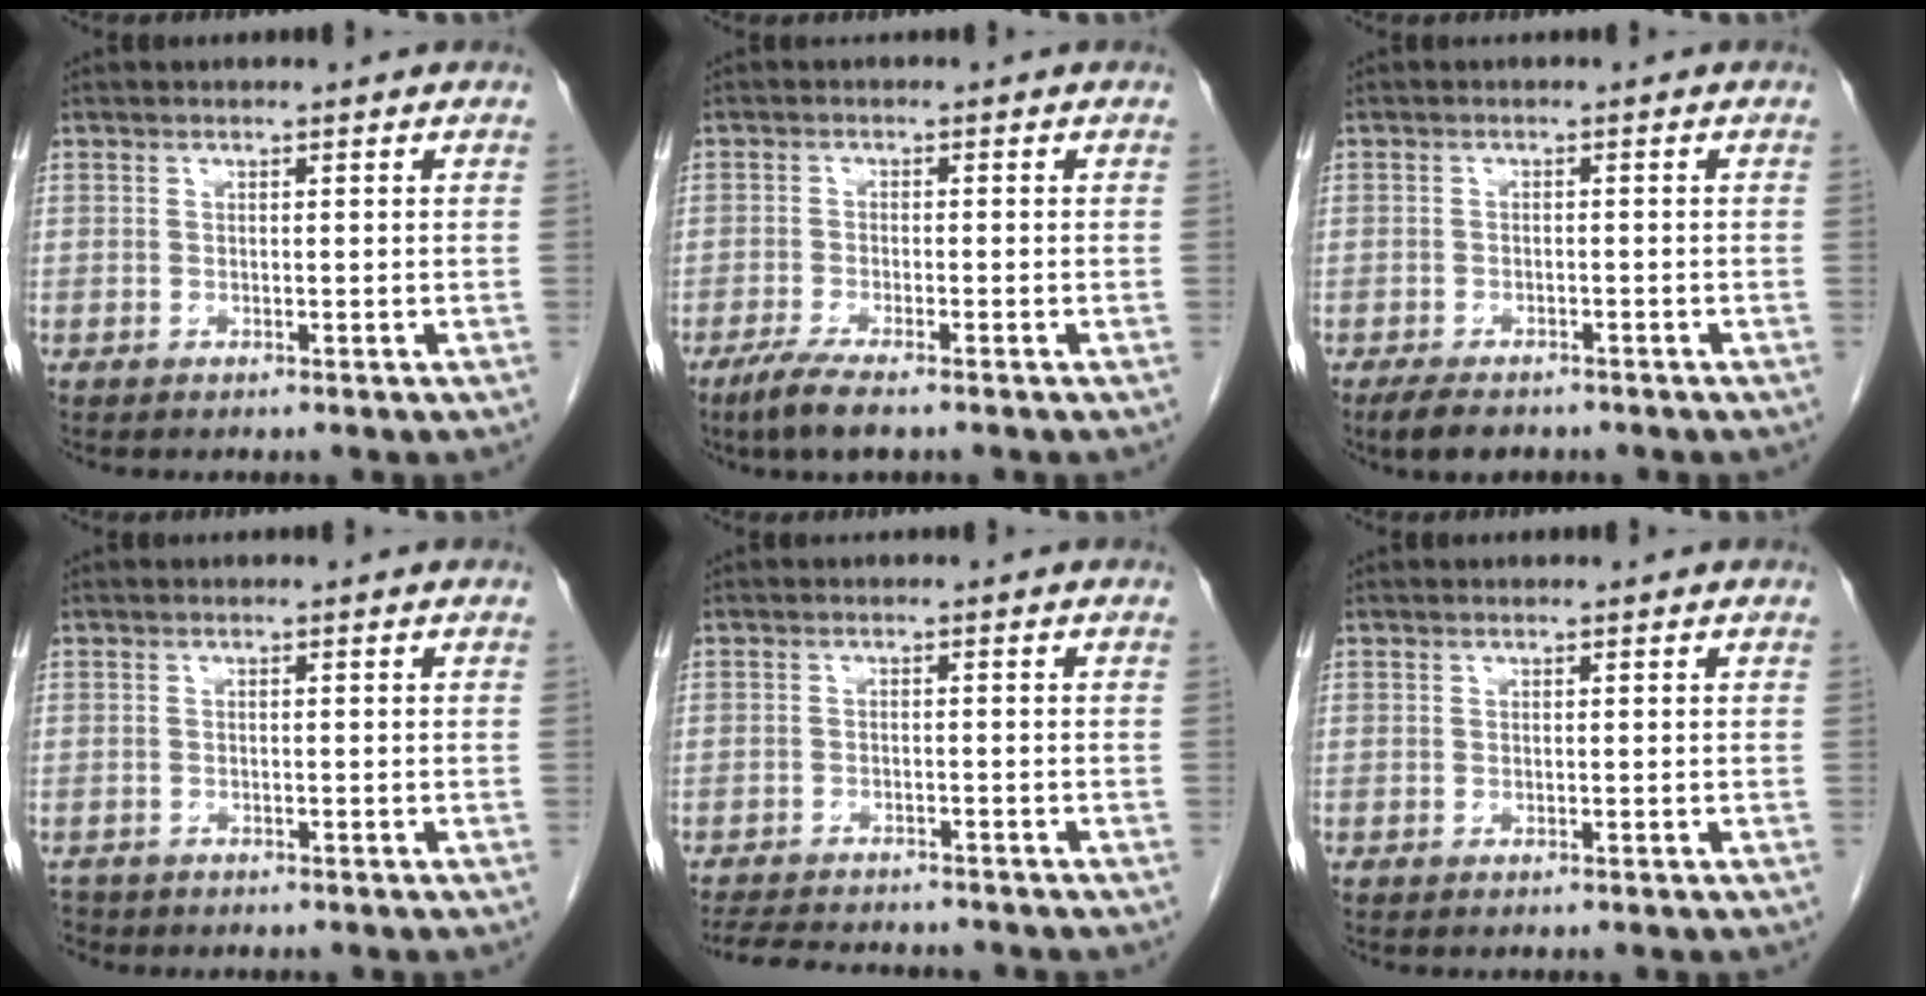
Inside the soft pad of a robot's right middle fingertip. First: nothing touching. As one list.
[{"total": 4.8, "force": [-3.3, 0.5, 3.3], "torque": [-0.069, -0.013, -0.059]}, {"total": 4.3, "force": [-3.4, 1.7, 2.1], "torque": [-0.041, -0.009, -0.050]}, {"total": 2.1, "force": [-1.8, 1.0, -0.1], "torque": [-0.004, -0.002, -0.032]}, {"total": 9.7, "force": [-8.9, 2.0, 3.4], "torque": [-0.064, -0.009, -0.126]}, {"total": 0.0}]